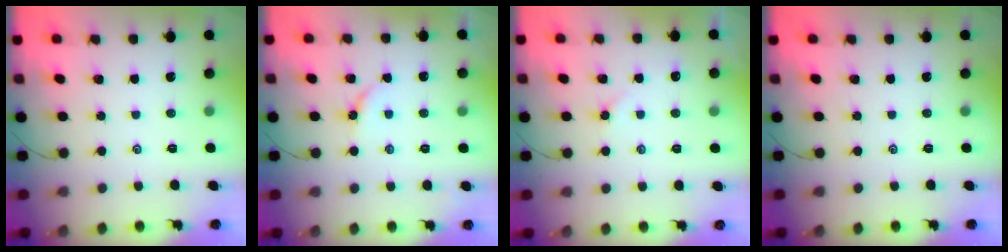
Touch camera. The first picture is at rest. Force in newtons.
{"total": 3.8, "press": 3.7, "slide": 0.4}
{"total": 2.6, "press": 2.5, "slide": 0.5}
{"total": 0.0}